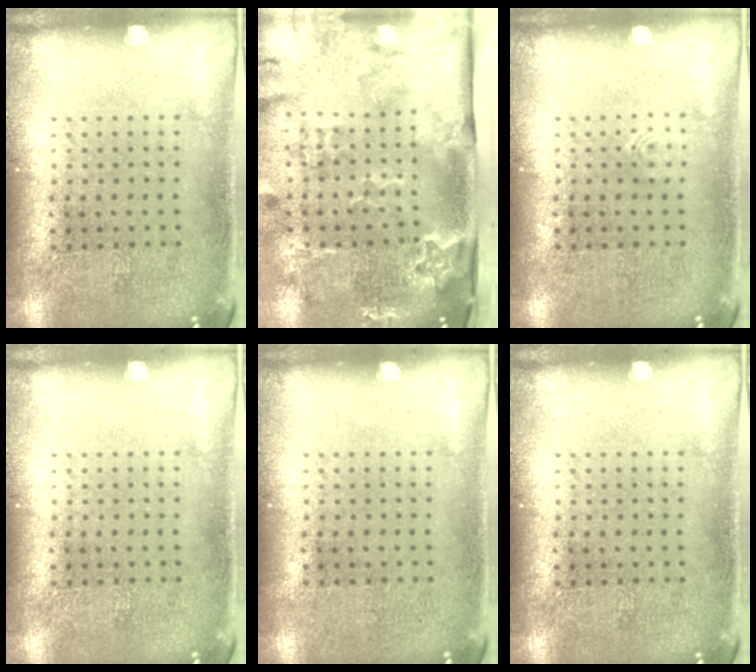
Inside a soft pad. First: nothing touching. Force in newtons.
{"total": 3.4, "press": 2.4, "slide": 2.5}
{"total": 0.5, "press": 0.5, "slide": 0.1}
{"total": 0.0}
{"total": 0.0}
{"total": 0.0}